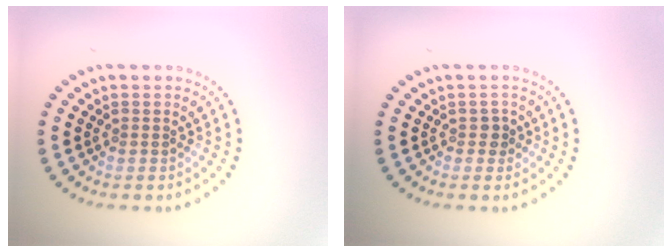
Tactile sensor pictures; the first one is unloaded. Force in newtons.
{"total": 0.8, "press": 0.8, "slide": 0.3}